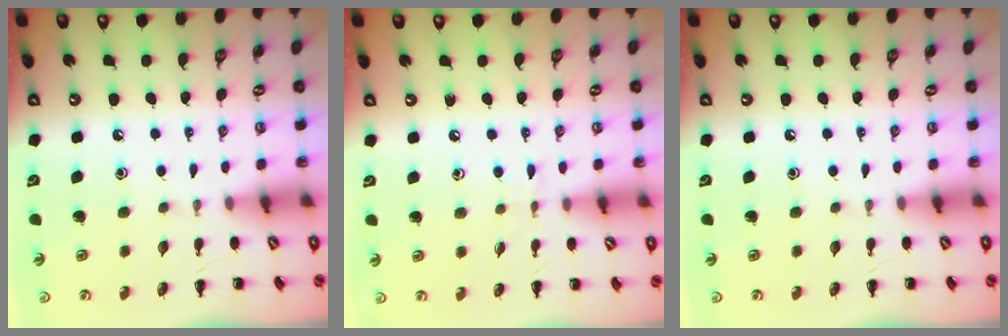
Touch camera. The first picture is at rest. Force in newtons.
{"total": 3.9, "press": 3.6, "slide": 1.4}
{"total": 0.0}